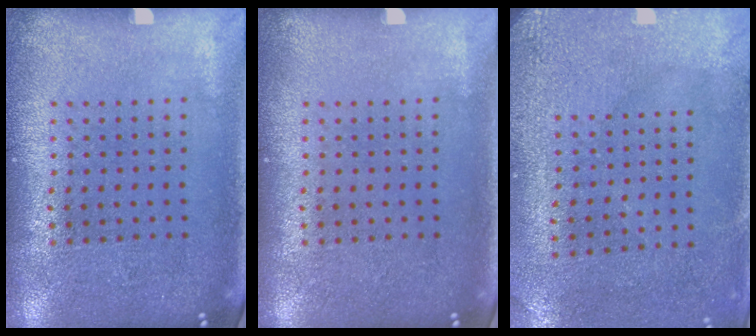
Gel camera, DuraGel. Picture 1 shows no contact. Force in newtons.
{"total": 0.0}
{"total": 3.0, "press": 2.4, "slide": 1.7}